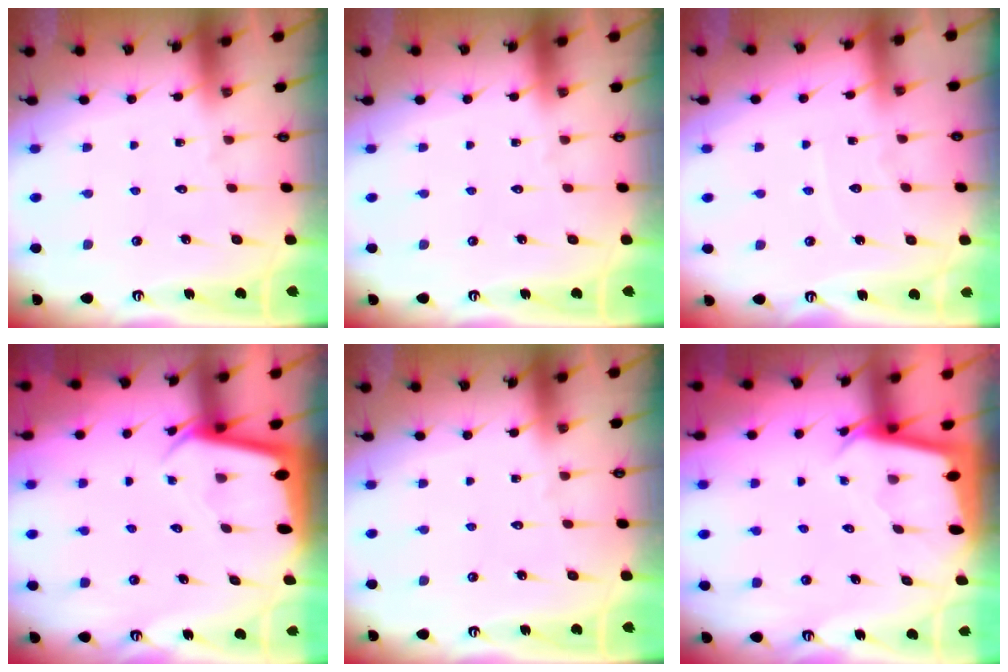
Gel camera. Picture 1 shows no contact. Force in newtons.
{"total": 0.0}
{"total": 3.9, "press": 3.8, "slide": 0.5}
{"total": 2.4, "press": 2.4, "slide": 0.1}
{"total": 0.0}
{"total": 2.1, "press": 2.1, "slide": 0.0}